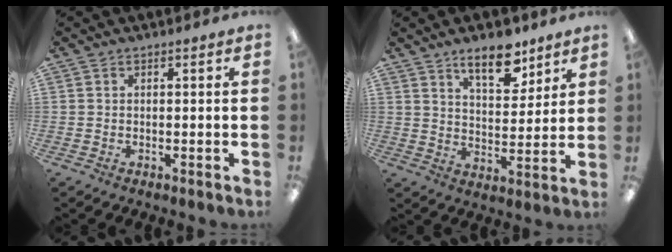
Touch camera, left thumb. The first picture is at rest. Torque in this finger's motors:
{"motor_torque": [0.38, 0.02, 0.89, -0.49, 0.20]}